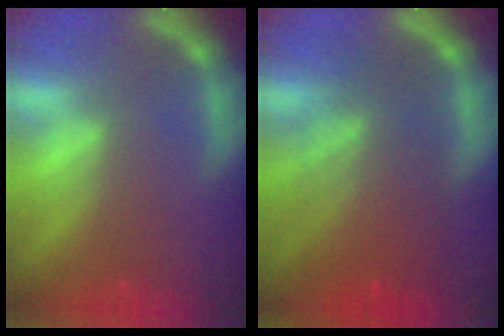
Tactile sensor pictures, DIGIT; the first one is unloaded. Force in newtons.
{"total": 8.1}